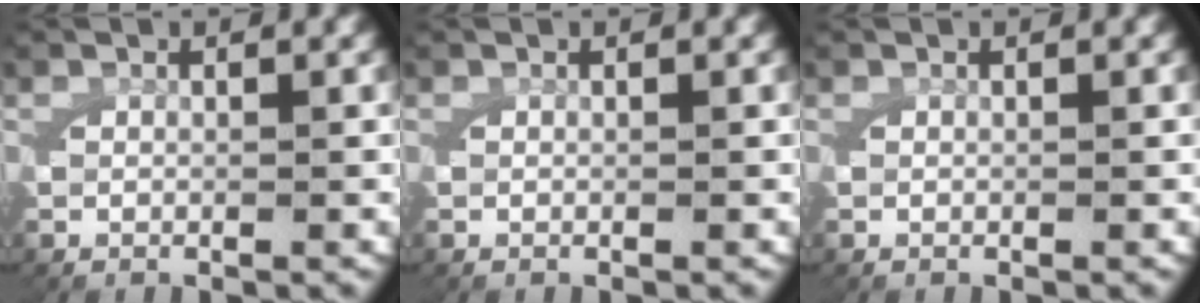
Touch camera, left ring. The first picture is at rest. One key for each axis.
{"total": 0.0}
{"total": 0.0}